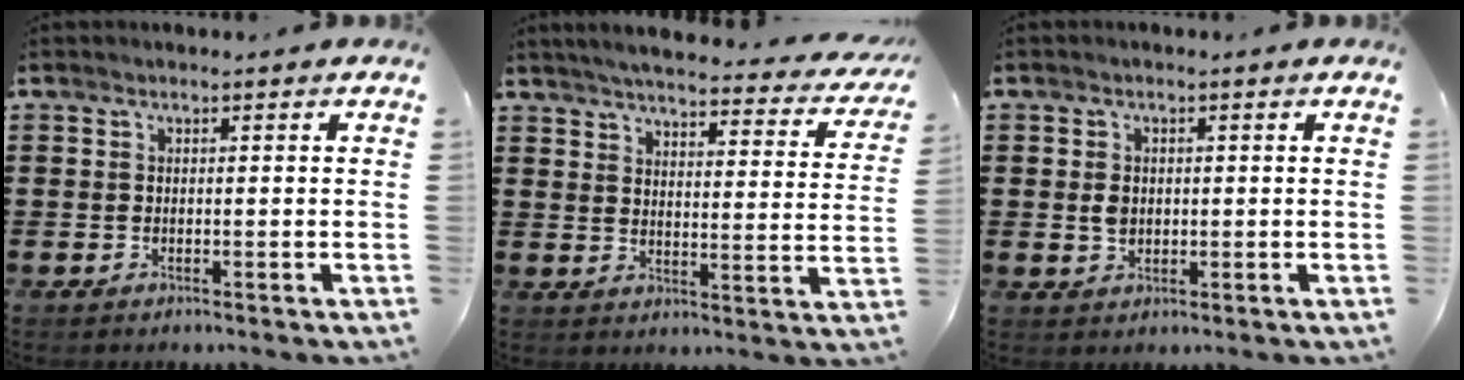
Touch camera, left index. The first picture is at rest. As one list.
[{"total": 4.5, "force": [4.1, -0.1, 1.8], "torque": [-0.057, -0.028, 0.067]}, {"total": 2.3, "force": [0.2, 1.7, 1.5], "torque": [-0.034, 0.006, 0.004]}]